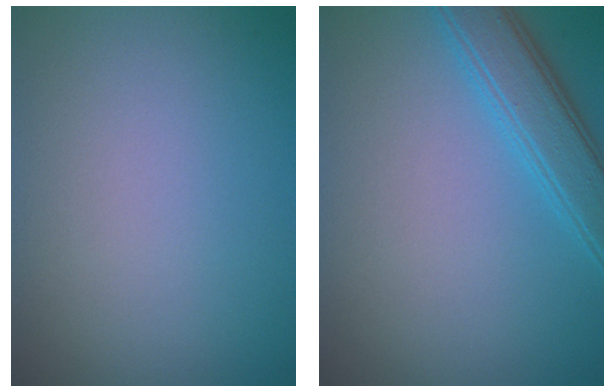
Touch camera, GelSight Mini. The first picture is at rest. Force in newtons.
{"total": 3.8, "press": 3.8, "slide": 0.1}